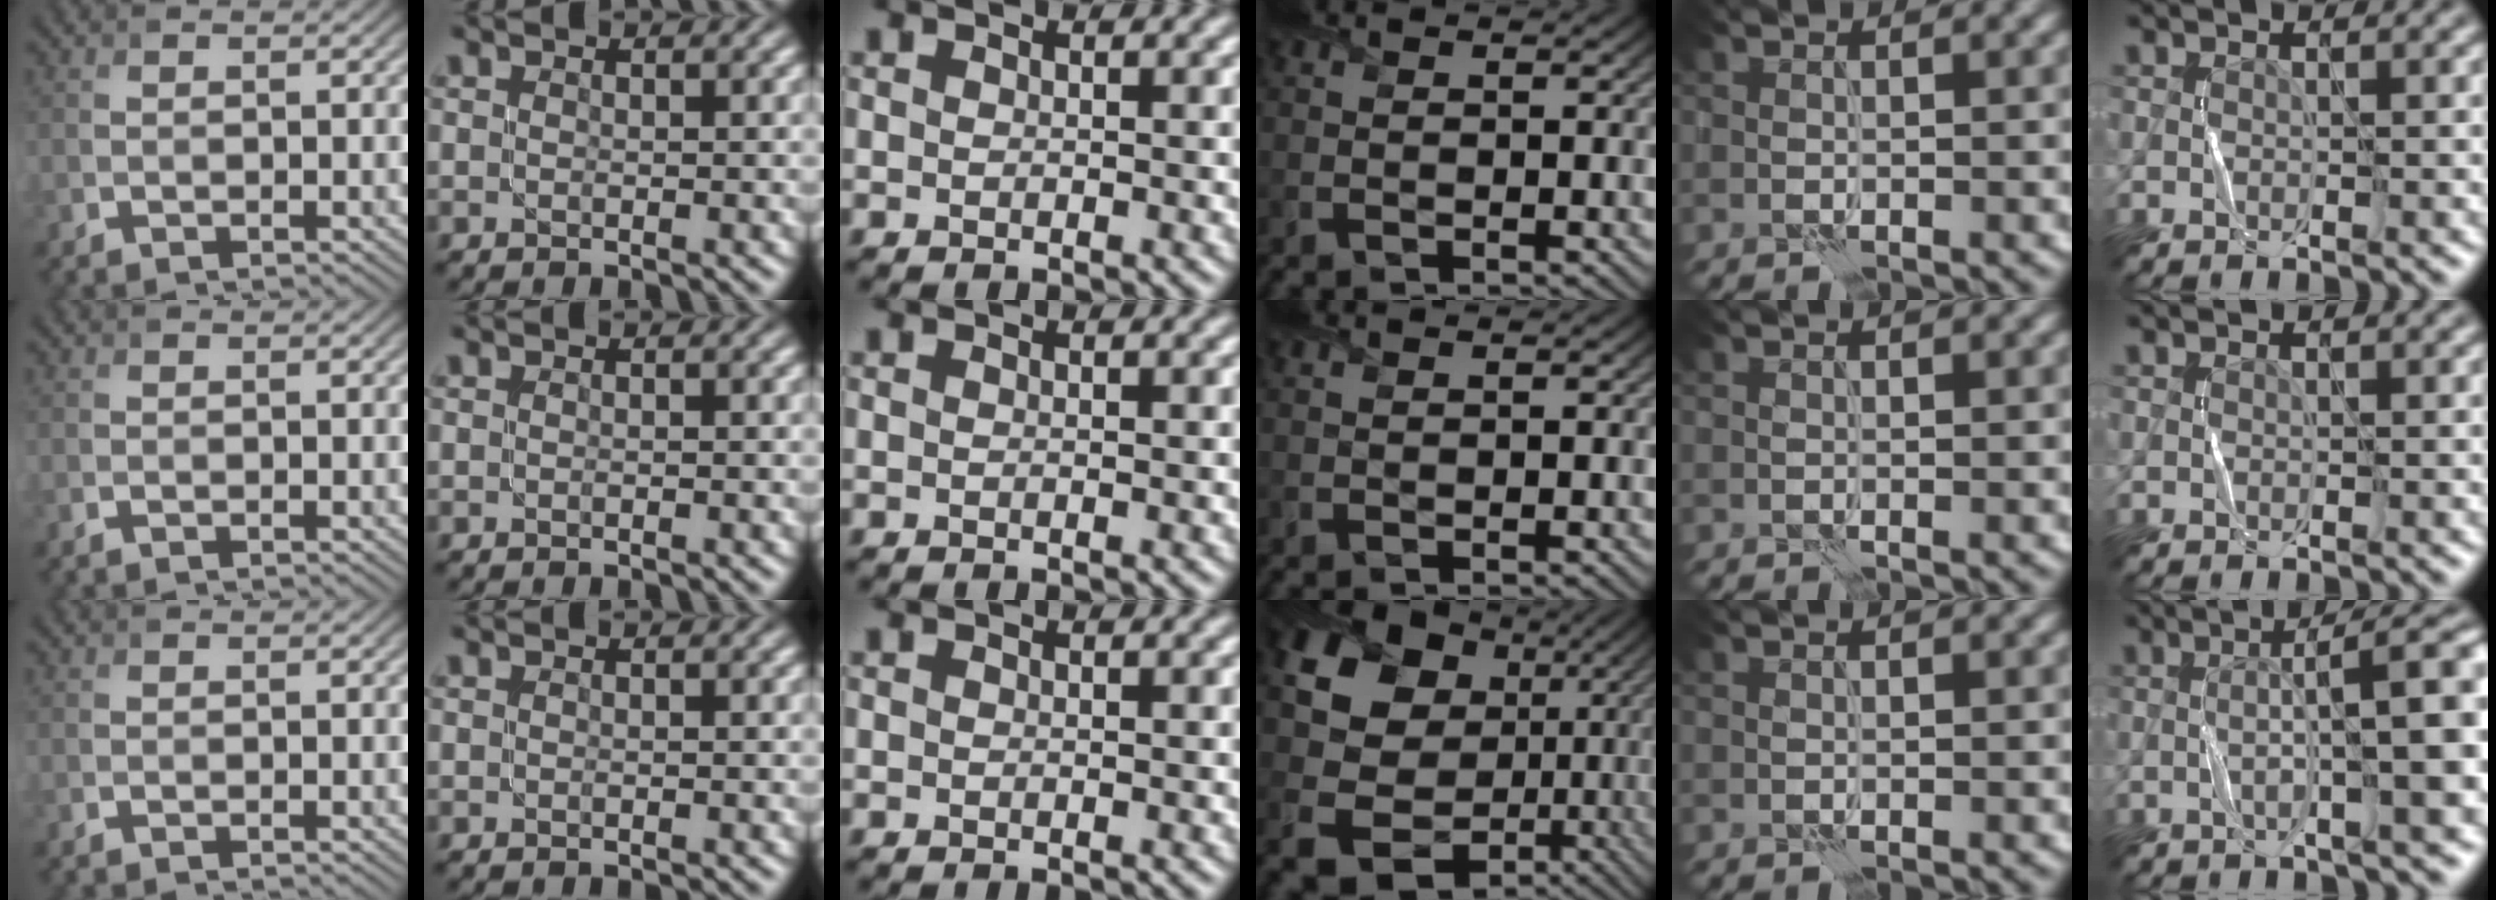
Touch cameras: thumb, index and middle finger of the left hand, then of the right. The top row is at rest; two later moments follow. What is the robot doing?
{"motion": "fold", "object": "shorts"}